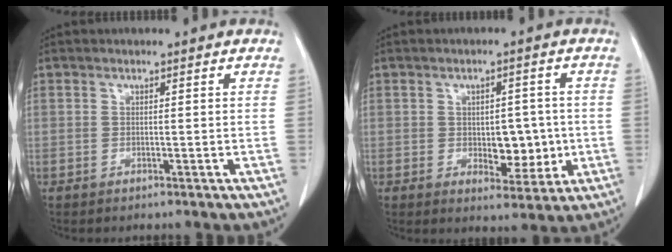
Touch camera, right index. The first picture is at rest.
{"total": 6.1, "force": [-0.5, 3.5, 5.0], "torque": [-0.056, 0.002, 0.002]}